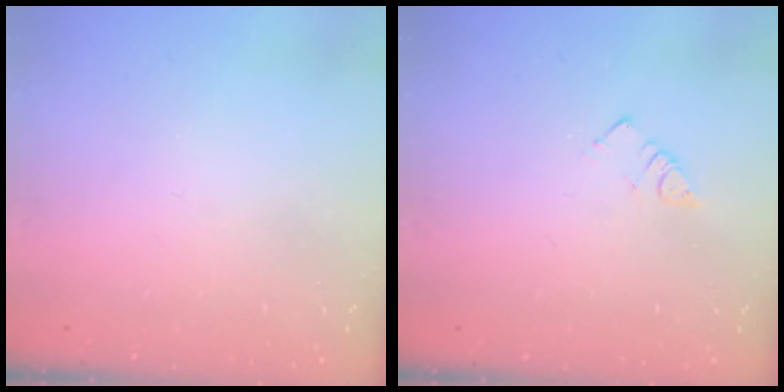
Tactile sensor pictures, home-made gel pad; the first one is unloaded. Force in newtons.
{"total": 2.5, "press": 2.5, "slide": 0.1}